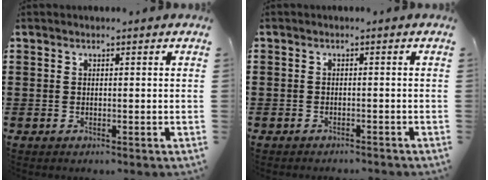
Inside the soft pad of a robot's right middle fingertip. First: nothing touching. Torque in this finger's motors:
{"motor_torque": [0.42, -0.54, -0.31, -0.03]}